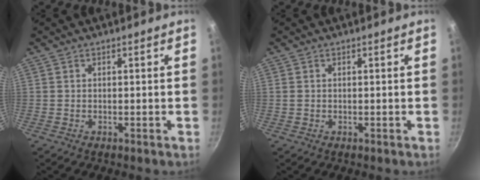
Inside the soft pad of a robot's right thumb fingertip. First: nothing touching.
{"total": 0.6, "force": [0.1, 0.5, 0.3], "torque": [-0.004, 0.002, 0.001]}